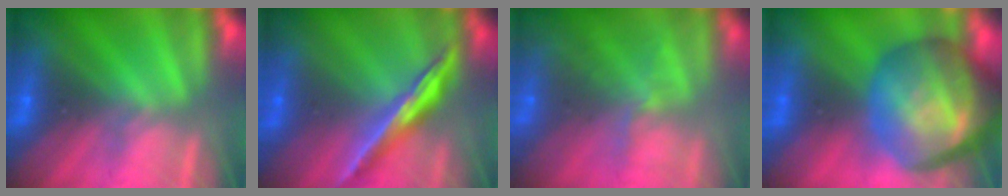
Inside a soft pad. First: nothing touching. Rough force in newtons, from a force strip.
{"total": 1.6}
{"total": 10.1}
{"total": 8.8}